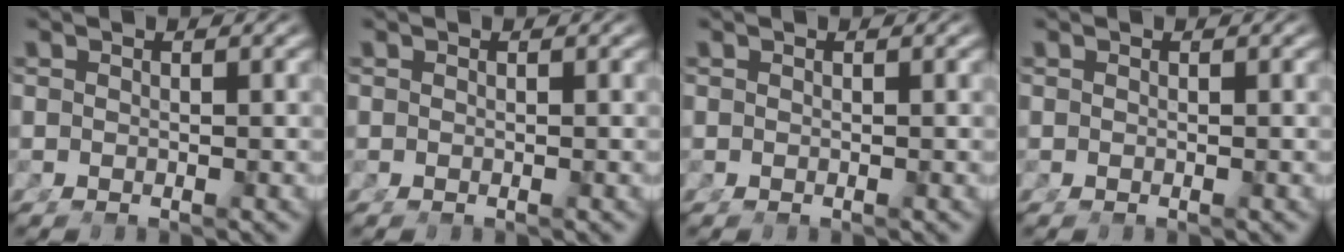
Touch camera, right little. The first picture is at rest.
{"total": 0.0}
{"total": 0.0}
{"total": 0.0}